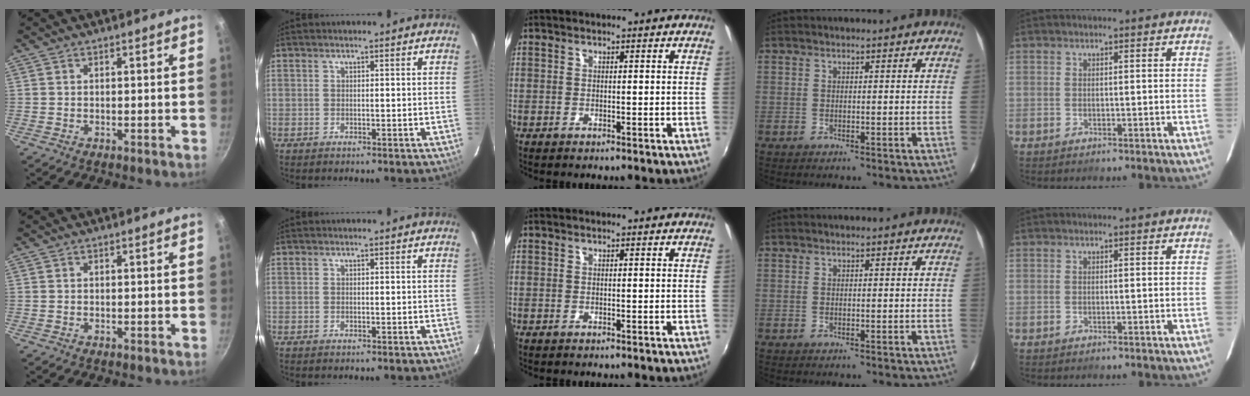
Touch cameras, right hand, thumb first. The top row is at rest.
{}